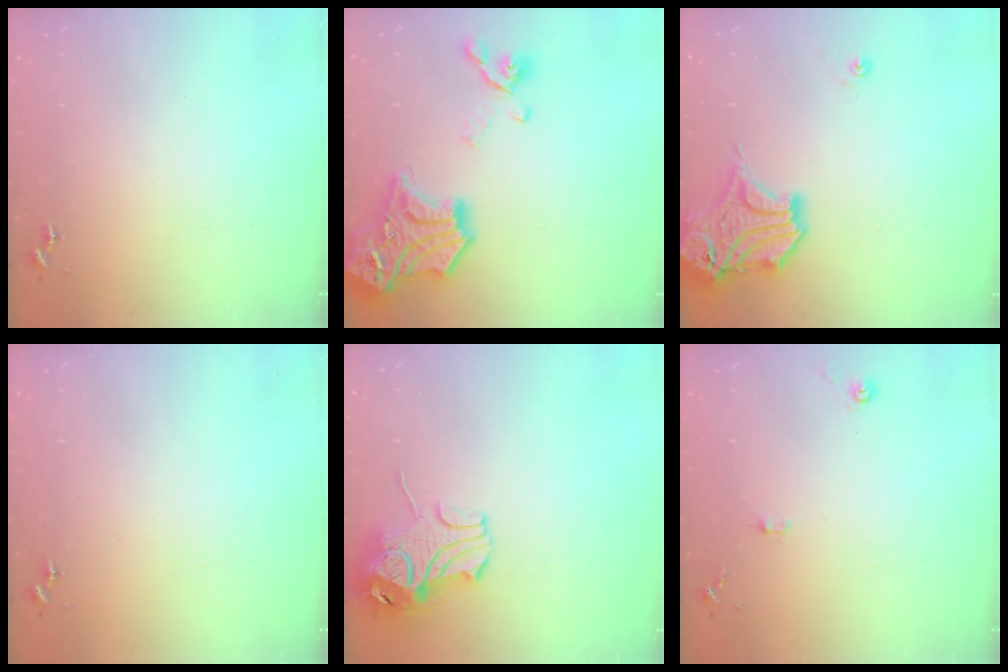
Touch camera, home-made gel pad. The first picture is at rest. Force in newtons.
{"total": 23.1, "press": 23.1, "slide": 1.7}
{"total": 15.8, "press": 15.6, "slide": 2.7}
{"total": 0.0}
{"total": 10.3, "press": 10.2, "slide": 1.5}
{"total": 8.0, "press": 8.0, "slide": 0.7}